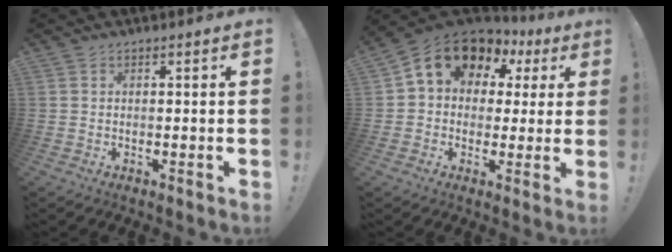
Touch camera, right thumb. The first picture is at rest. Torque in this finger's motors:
{"motor_torque": [1.18, 2.94, 0.70, -0.39, 0.10]}